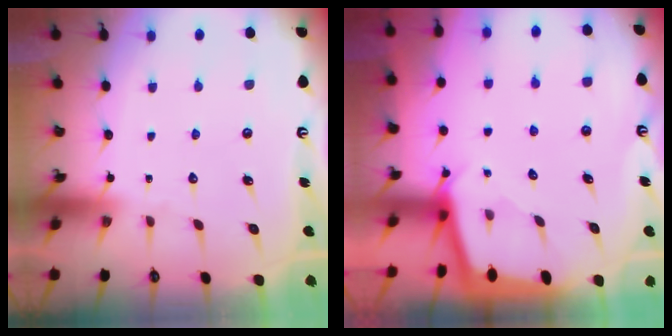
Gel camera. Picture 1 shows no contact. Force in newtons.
{"total": 1.9, "press": 1.9, "slide": 0.2}